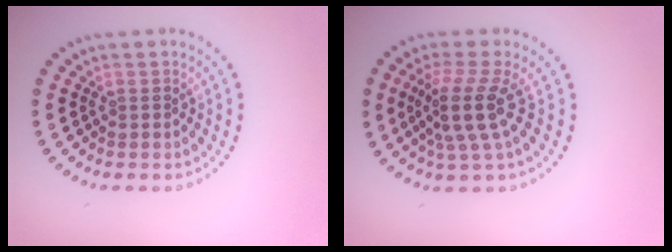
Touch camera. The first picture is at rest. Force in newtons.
{"total": 3.9, "press": 2.8, "slide": 2.7}